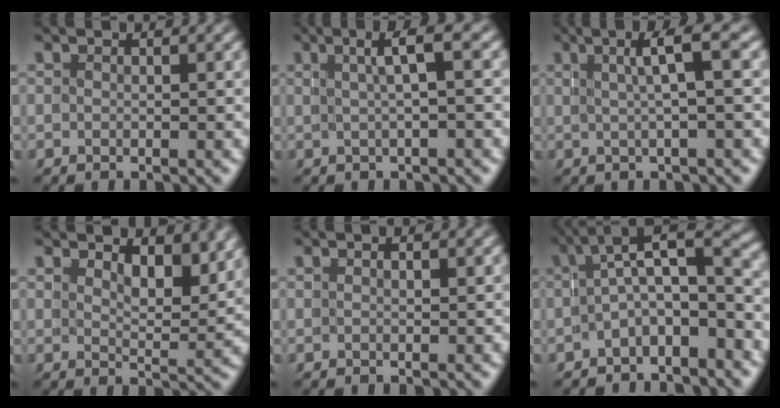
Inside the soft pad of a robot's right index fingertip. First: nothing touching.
{"total": 2.6, "force": [0.8, -0.5, 2.4], "torque": [-0.027, 0.015, 0.014]}
{"total": 3.3, "force": [1.2, -0.7, 3.0], "torque": [-0.035, 0.020, 0.017]}
{"total": 3.7, "force": [3.1, 0.9, 1.8], "torque": [-0.019, -0.014, 0.051]}
{"total": 0.5, "force": [0.4, 0.3, 0.2], "torque": [-0.002, 0.007, 0.003]}
{"total": 6.1, "force": [-1.3, 3.3, 5.0], "torque": [-0.062, -0.008, -0.021]}